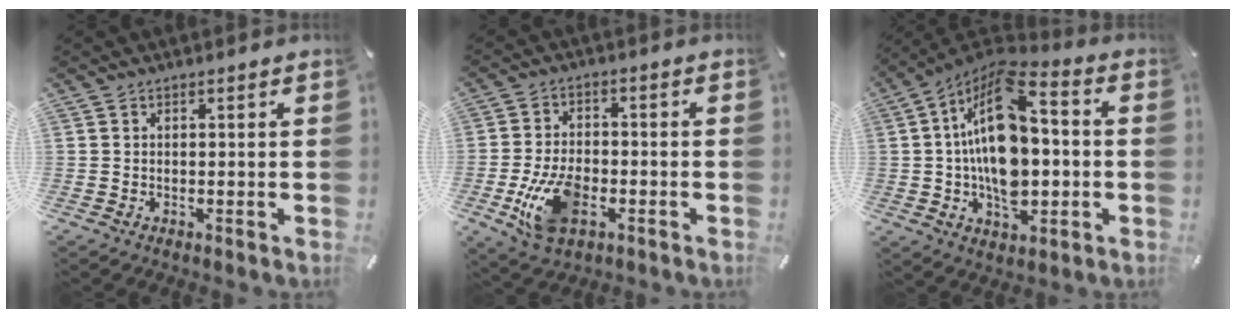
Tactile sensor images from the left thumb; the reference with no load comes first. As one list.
[{"total": 11.0, "force": [-3.5, 6.9, 7.9], "torque": [-0.166, 0.004, -0.063]}, {"total": 19.1, "force": [0.5, 11.7, 15.0], "torque": [-0.291, -0.002, 0.006]}]